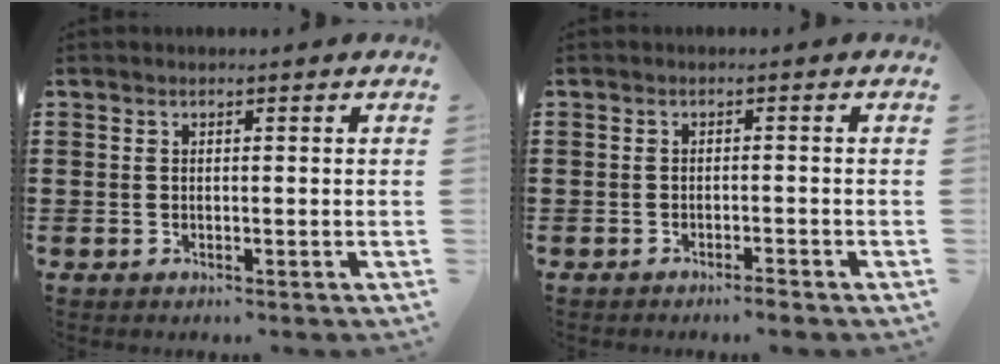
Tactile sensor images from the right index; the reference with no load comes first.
{"total": 1.4, "force": [-1.3, -0.1, 0.5], "torque": [-0.010, 0.000, -0.025]}